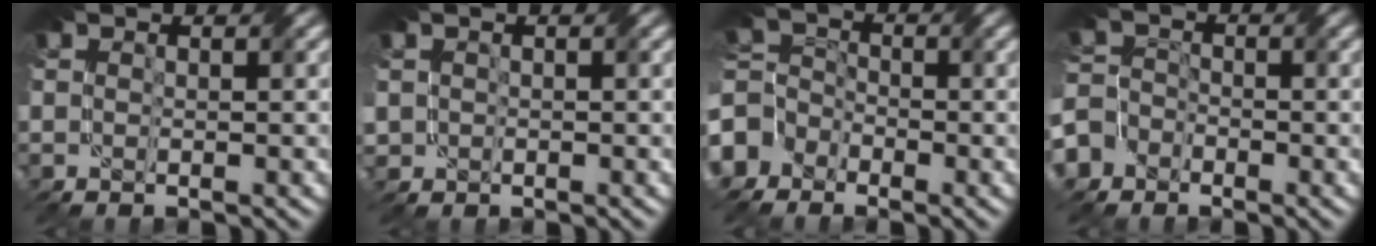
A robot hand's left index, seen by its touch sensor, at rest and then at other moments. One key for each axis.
{"total": 1.2, "fx": 0.3, "fy": 1.2, "fz": -0.1, "tx": 0.002, "ty": -0.005, "tz": 0.006}
{"total": 4.7, "fx": -2.8, "fy": 3.6, "fz": 1.1, "tx": -0.014, "ty": 0.014, "tz": -0.064}
{"total": 6.6, "fx": -4.5, "fy": 4.7, "fz": 1.0, "tx": -0.018, "ty": -0.009, "tz": -0.091}